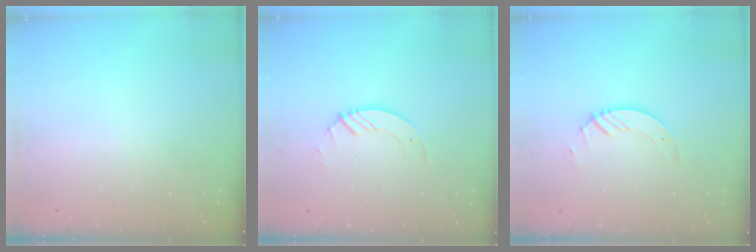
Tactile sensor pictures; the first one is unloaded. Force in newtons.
{"total": 2.8, "press": 2.8, "slide": 0.3}
{"total": 3.2, "press": 3.2, "slide": 0.3}